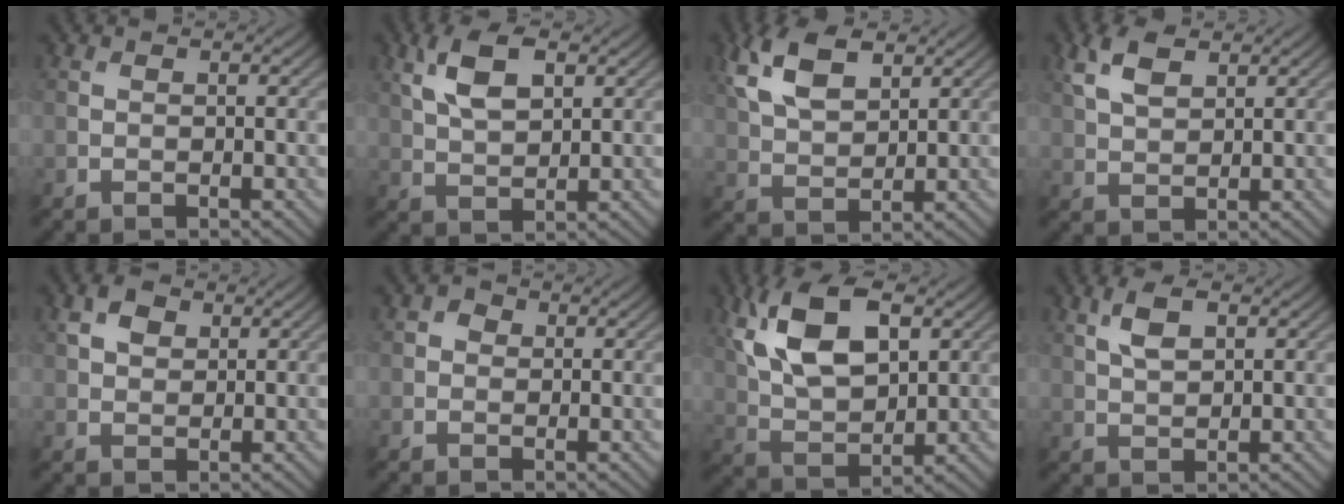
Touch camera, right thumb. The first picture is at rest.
{"total": 6.3, "force": [2.7, 3.0, 4.8], "torque": [-0.108, 0.003, 0.052]}
{"total": 7.9, "force": [4.0, 4.1, 5.6], "torque": [-0.133, 0.007, 0.079]}
{"total": 4.7, "force": [2.6, 2.2, 3.2], "torque": [-0.082, 0.007, 0.054]}
{"total": 3.1, "force": [1.5, 2.1, 1.8], "torque": [-0.041, 0.004, 0.025]}
{"total": 1.4, "force": [0.3, 1.2, 0.5], "torque": [-0.007, 0.000, -0.002]}
{"total": 12.2, "force": [4.6, 6.3, 9.4], "torque": [-0.203, 0.011, 0.089]}
{"total": 4.0, "force": [1.8, 1.8, 3.0], "torque": [-0.071, 0.004, 0.036]}